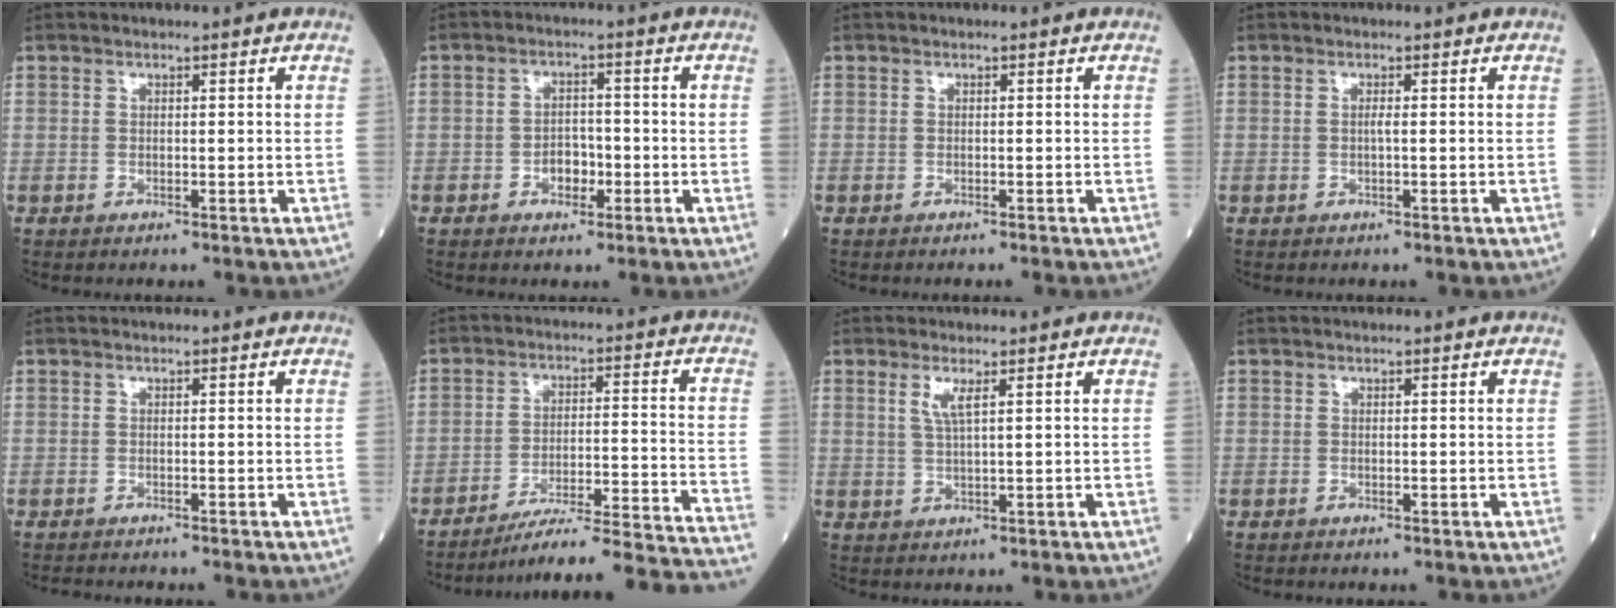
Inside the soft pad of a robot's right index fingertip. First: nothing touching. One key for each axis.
{"total": 3.4, "fx": -1.3, "fy": 2.2, "fz": 2.2, "tx": -0.029, "ty": 0.008, "tz": -0.022}
{"total": 0.6, "fx": -0.5, "fy": -0.1, "fz": 0.3, "tx": -0.003, "ty": 0.002, "tz": -0.007}
{"total": 0.6, "fx": -0.1, "fy": -0.1, "fz": 0.6, "tx": -0.011, "ty": 0.000, "tz": -0.003}
{"total": 2.7, "fx": -2.5, "fy": 0.3, "fz": 1.0, "tx": -0.017, "ty": -0.006, "tz": -0.032}
{"total": 22.2, "fx": -20.6, "fy": -1.8, "fz": 8.0, "tx": -0.056, "ty": -0.013, "tz": -0.284}
{"total": 2.6, "fx": 1.2, "fy": 0.0, "fz": 2.3, "tx": -0.055, "ty": -0.003, "tz": 0.025}
{"total": 0.0}